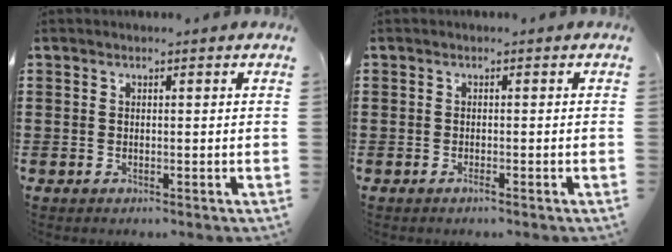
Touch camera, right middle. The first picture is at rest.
{"total": 0.6, "force": [-0.4, 0.0, 0.5], "torque": [-0.010, -0.003, -0.007]}